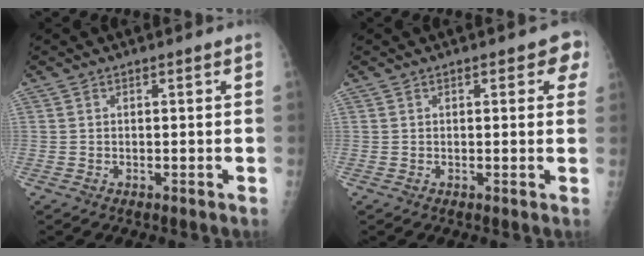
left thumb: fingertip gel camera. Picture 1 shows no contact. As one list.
[{"total": 3.9, "force": [1.6, 1.9, 2.9], "torque": [-0.008, -0.001, 0.010]}]